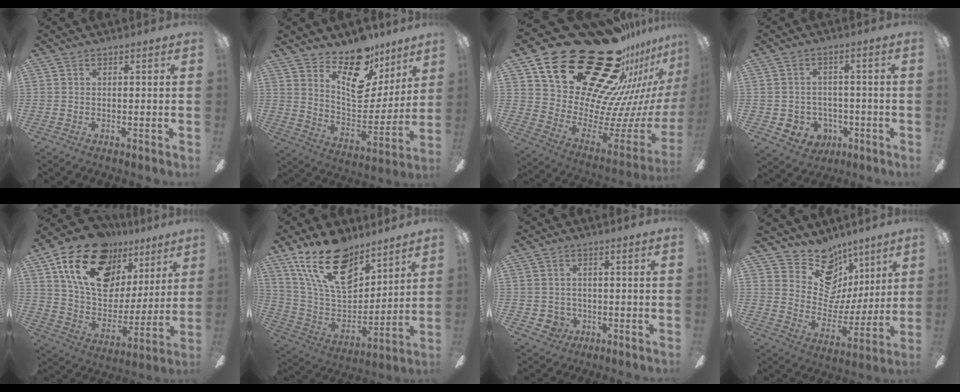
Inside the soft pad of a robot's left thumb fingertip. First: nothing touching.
{"total": 16.6, "force": [11.9, 8.2, 8.2], "torque": [-0.128, -0.086, 0.214]}
{"total": 36.3, "force": [24.8, 17.9, 19.6], "torque": [-0.251, -0.198, 0.492]}
{"total": 6.0, "force": [-1.5, 5.6, 1.7], "torque": [-0.044, 0.010, -0.025]}
{"total": 23.0, "force": [13.3, 13.9, 12.6], "torque": [-0.227, -0.062, 0.243]}
{"total": 22.5, "force": [14.3, 11.8, 12.7], "torque": [-0.246, -0.078, 0.260]}
{"total": 4.0, "force": [-0.4, 3.8, 1.1], "torque": [-0.033, 0.008, -0.007]}
{"total": 16.3, "force": [10.5, 11.1, 5.7], "torque": [-0.100, -0.070, 0.199]}